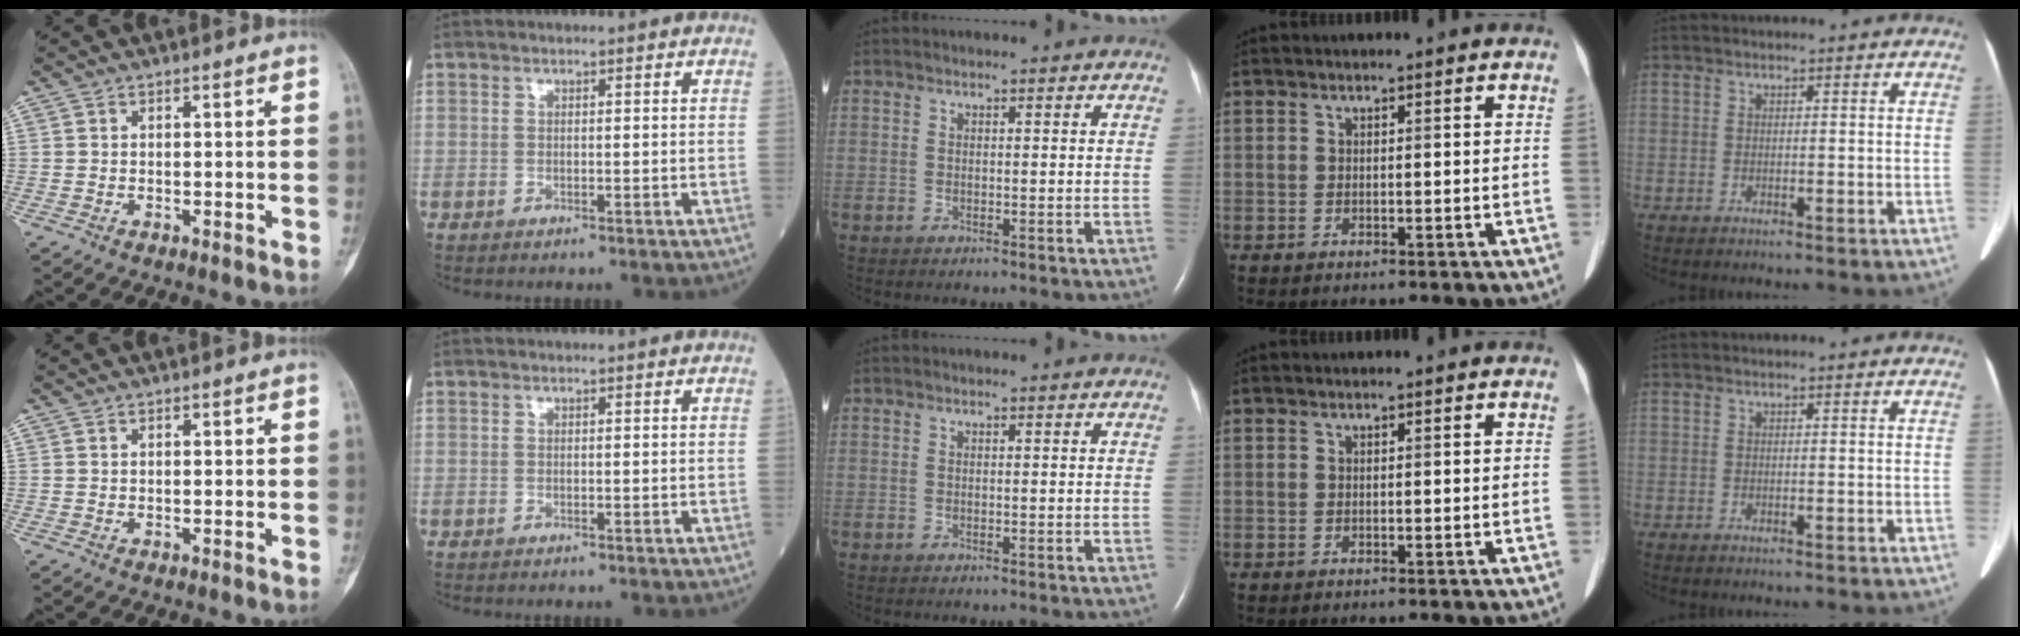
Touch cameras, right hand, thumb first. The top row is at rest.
{}